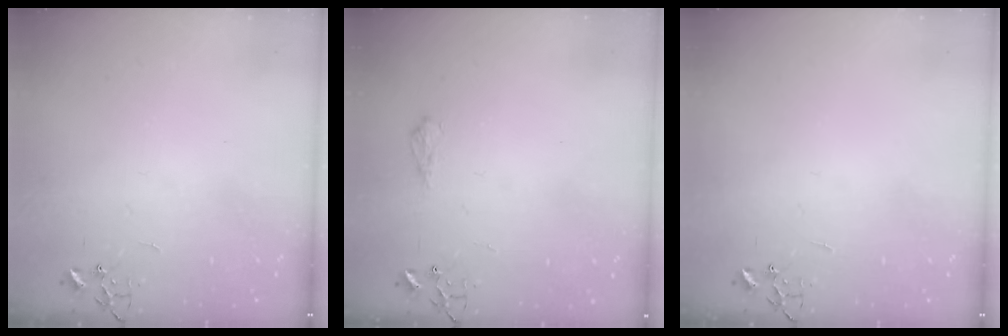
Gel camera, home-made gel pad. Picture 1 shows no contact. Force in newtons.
{"total": 8.2, "press": 8.2, "slide": 0.9}
{"total": 0.0}